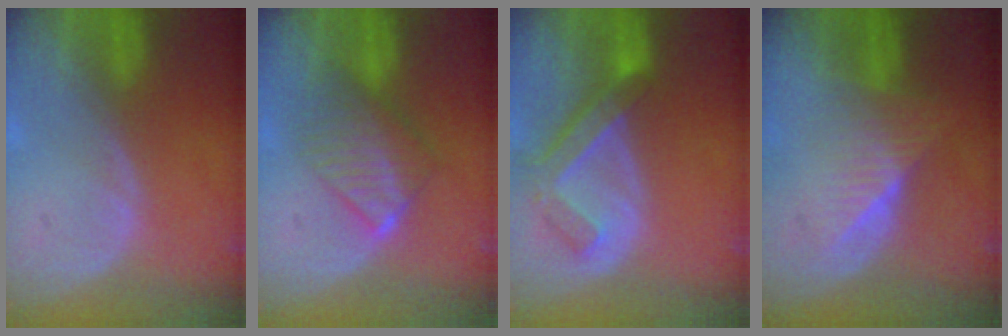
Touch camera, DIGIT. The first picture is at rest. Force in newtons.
{"total": 6.4, "press": 6.3, "slide": 0.8}
{"total": 7.3, "press": 6.4, "slide": 3.6}
{"total": 6.3, "press": 6.0, "slide": 2.1}